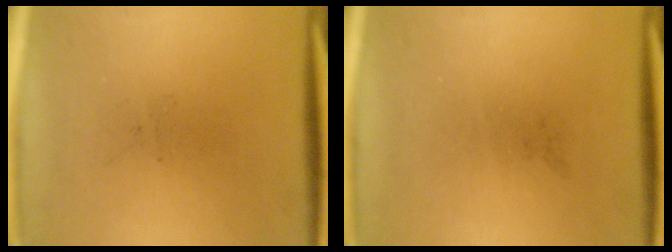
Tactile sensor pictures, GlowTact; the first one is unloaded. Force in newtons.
{"total": 0.0}